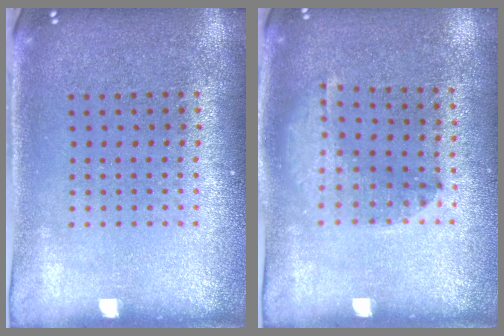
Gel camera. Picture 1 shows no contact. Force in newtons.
{"total": 1.0, "press": 1.0, "slide": 0.2}